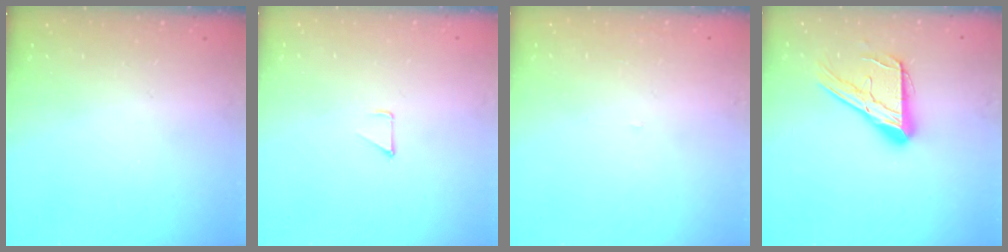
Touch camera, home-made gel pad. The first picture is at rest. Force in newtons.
{"total": 3.3, "press": 3.3, "slide": 0.3}
{"total": 2.0, "press": 2.0, "slide": 0.1}
{"total": 15.7, "press": 15.7, "slide": 1.5}